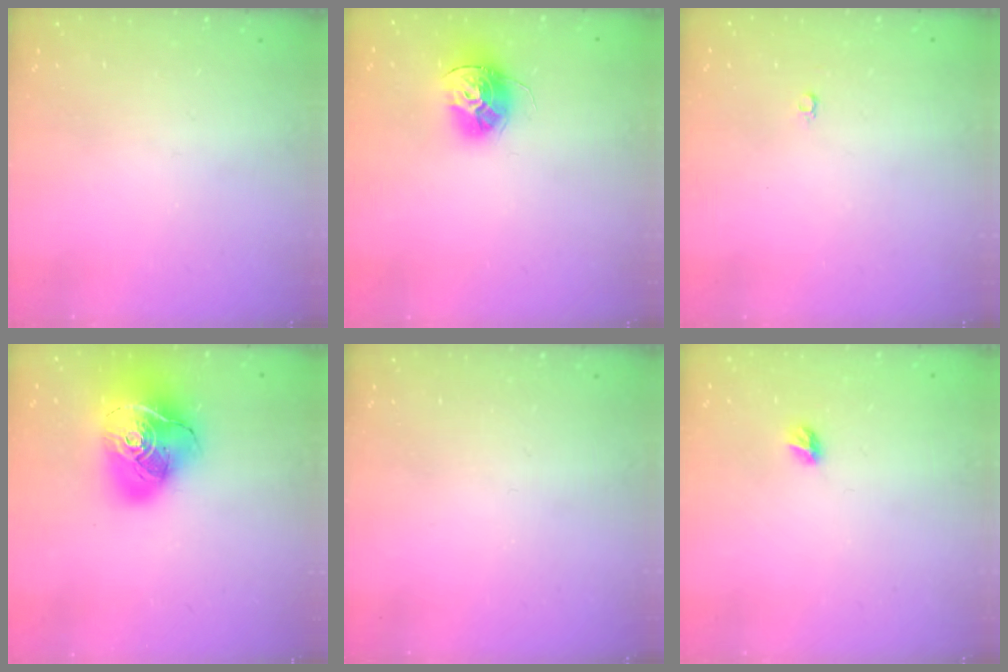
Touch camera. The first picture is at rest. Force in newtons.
{"total": 13.5, "press": 13.5, "slide": 1.0}
{"total": 2.2, "press": 2.2, "slide": 0.2}
{"total": 22.2, "press": 22.0, "slide": 2.8}
{"total": 0.0}
{"total": 4.4, "press": 4.4, "slide": 0.5}